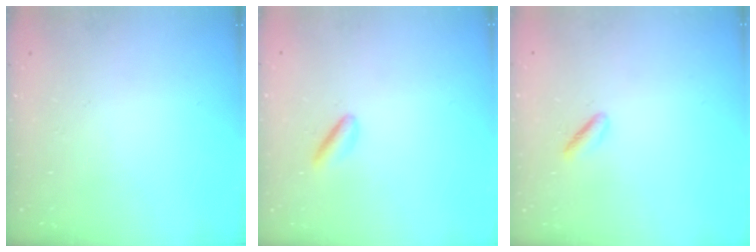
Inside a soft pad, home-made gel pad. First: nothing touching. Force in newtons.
{"total": 3.1, "press": 3.0, "slide": 1.0}
{"total": 1.1, "press": 0.9, "slide": 0.7}